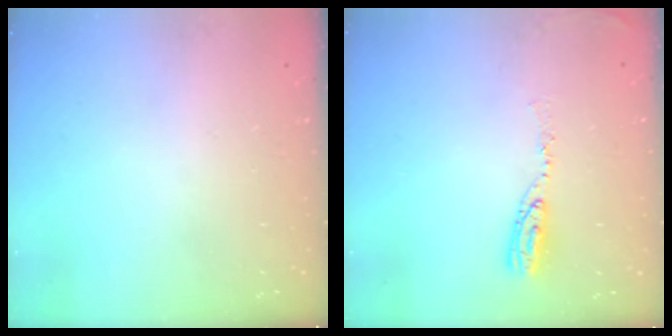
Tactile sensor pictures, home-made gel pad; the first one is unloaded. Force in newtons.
{"total": 6.8, "press": 6.8, "slide": 0.6}